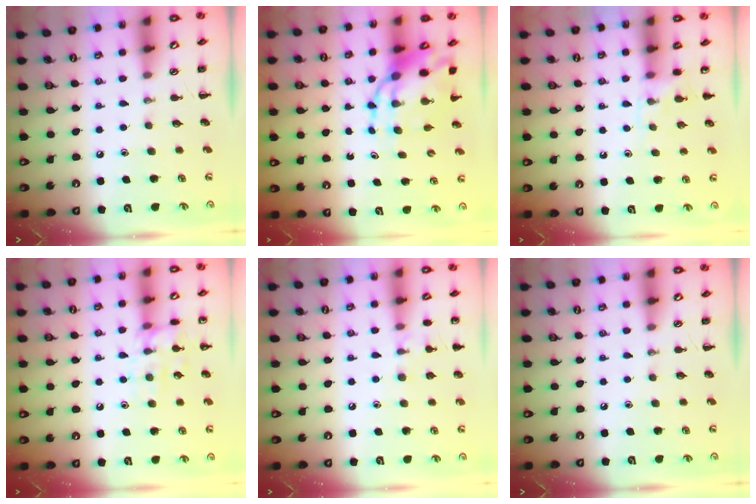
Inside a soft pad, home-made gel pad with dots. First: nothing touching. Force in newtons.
{"total": 10.0, "press": 9.7, "slide": 2.5}
{"total": 5.3, "press": 4.9, "slide": 2.1}
{"total": 10.7, "press": 10.7, "slide": 0.8}
{"total": 7.2, "press": 6.8, "slide": 2.2}
{"total": 0.0}